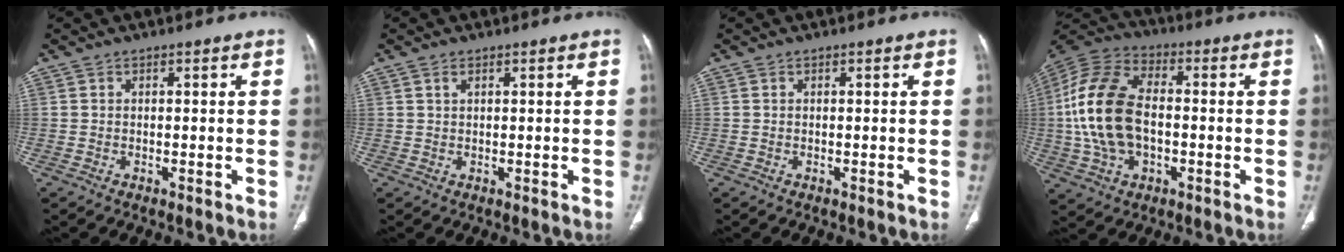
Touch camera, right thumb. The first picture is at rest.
{"total": 1.1, "force": [0.6, 0.5, 0.7], "torque": [-0.014, 0.003, 0.012]}
{"total": 0.0}
{"total": 18.1, "force": [-0.8, 11.2, 14.2], "torque": [-0.290, 0.024, -0.016]}